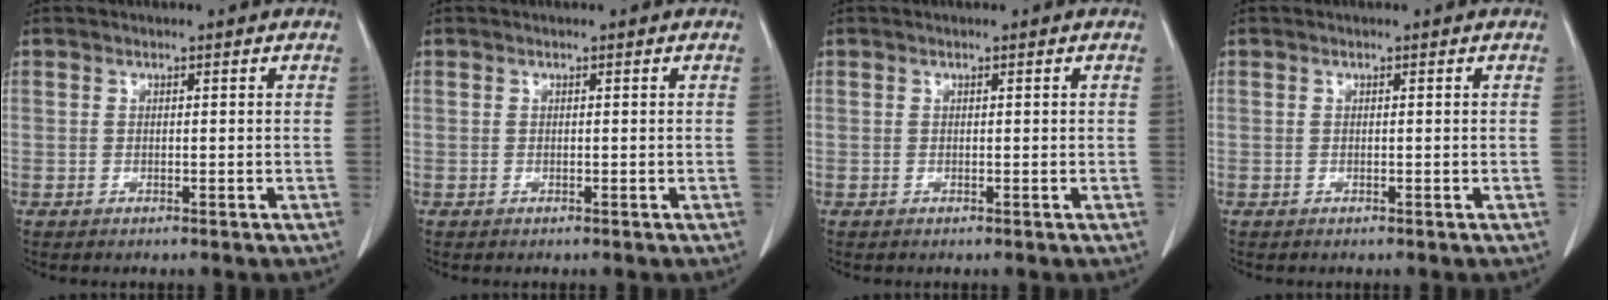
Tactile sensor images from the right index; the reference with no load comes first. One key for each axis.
{"total": 0.0}
{"total": 0.0}
{"total": 0.0}